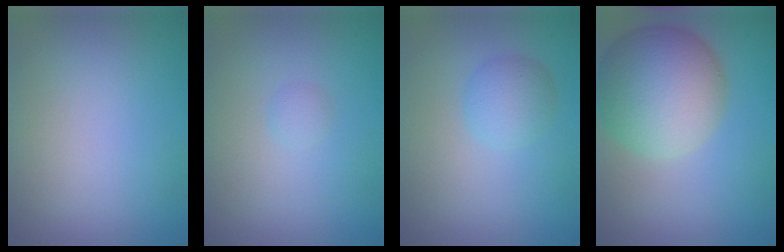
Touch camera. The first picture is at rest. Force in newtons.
{"total": 0.8, "press": 0.8, "slide": 0.1}
{"total": 2.5, "press": 2.5, "slide": 0.1}
{"total": 9.5, "press": 9.4, "slide": 0.7}